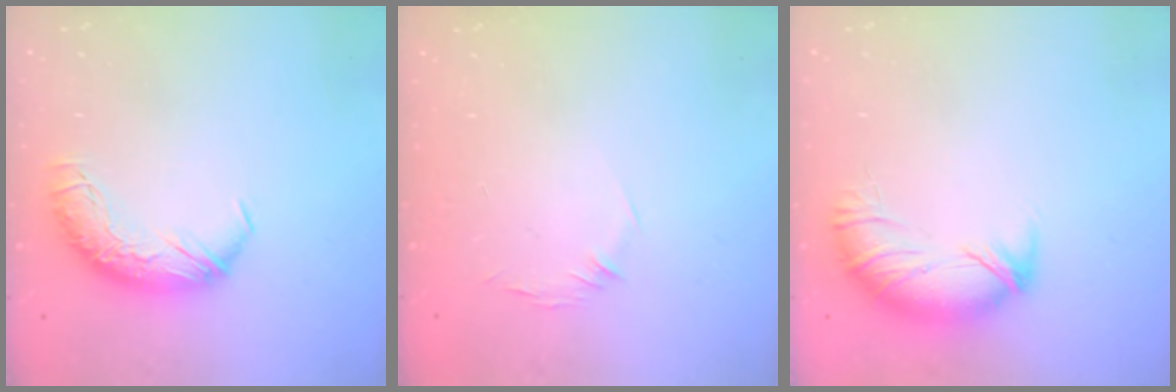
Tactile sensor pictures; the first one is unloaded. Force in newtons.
{"total": 7.6, "press": 7.6, "slide": 0.7}
{"total": 3.1, "press": 2.3, "slide": 2.1}